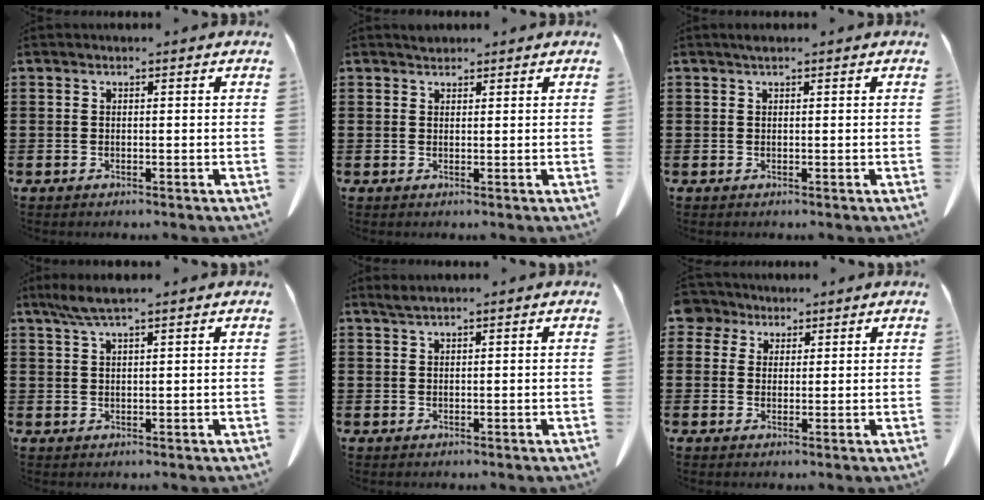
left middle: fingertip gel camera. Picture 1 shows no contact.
{"total": 1.0, "force": [1.0, 0.4, 0.1], "torque": [-0.004, 0.002, 0.019]}
{"total": 0.6, "force": [0.4, 0.1, 0.4], "torque": [-0.008, 0.001, 0.008]}
{"total": 3.3, "force": [2.2, 0.3, 2.4], "torque": [-0.051, 0.002, 0.041]}
{"total": 1.1, "force": [0.9, 0.0, 0.7], "torque": [-0.015, 0.000, 0.018]}
{"total": 3.5, "force": [2.5, 2.4, 0.7], "torque": [-0.019, 0.008, 0.048]}